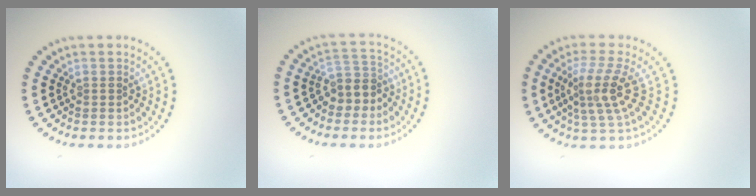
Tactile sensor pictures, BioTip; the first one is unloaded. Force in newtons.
{"total": 3.0, "press": 2.5, "slide": 1.7}
{"total": 3.9, "press": 2.7, "slide": 2.7}